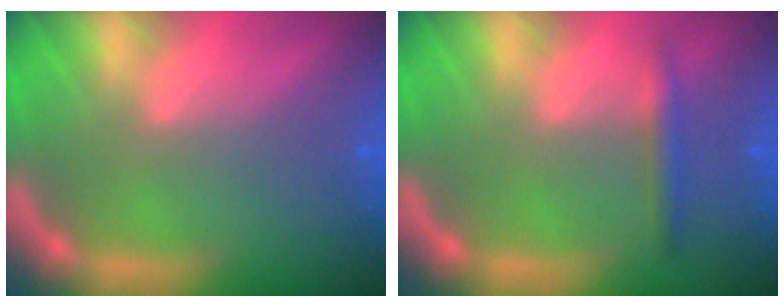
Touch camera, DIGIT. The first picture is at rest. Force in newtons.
{"total": 1.9}